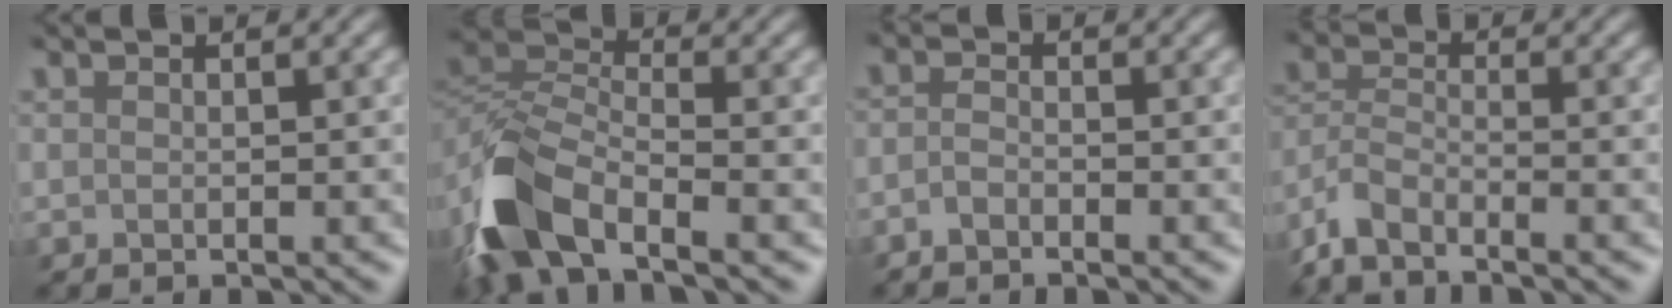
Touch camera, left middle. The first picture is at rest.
{"total": 9.3, "force": [-4.9, 4.9, 6.2], "torque": [-0.143, -0.002, -0.104]}
{"total": 1.0, "force": [-0.9, 0.2, 0.1], "torque": [-0.013, 0.001, -0.028]}
{"total": 5.1, "force": [-4.1, 1.9, 2.5], "torque": [-0.059, -0.002, -0.093]}